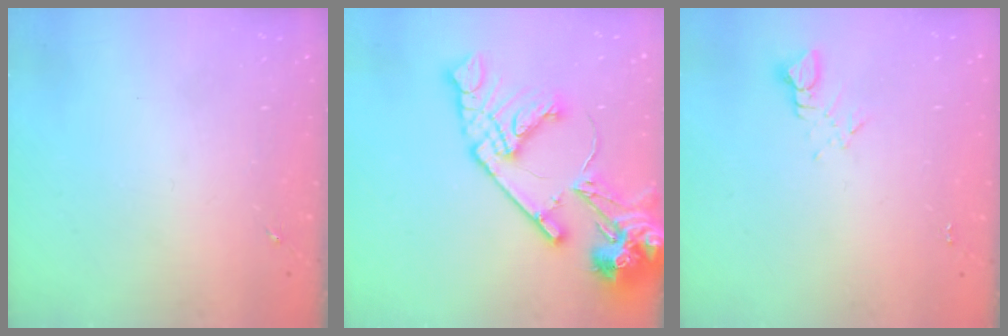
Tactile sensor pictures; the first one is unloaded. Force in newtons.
{"total": 20.6, "press": 20.5, "slide": 2.7}
{"total": 3.8, "press": 3.8, "slide": 0.4}